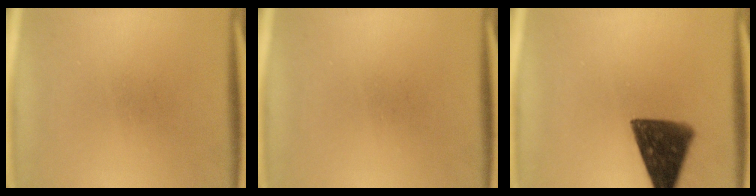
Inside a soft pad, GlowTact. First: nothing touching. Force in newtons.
{"total": 0.0}
{"total": 12.2}